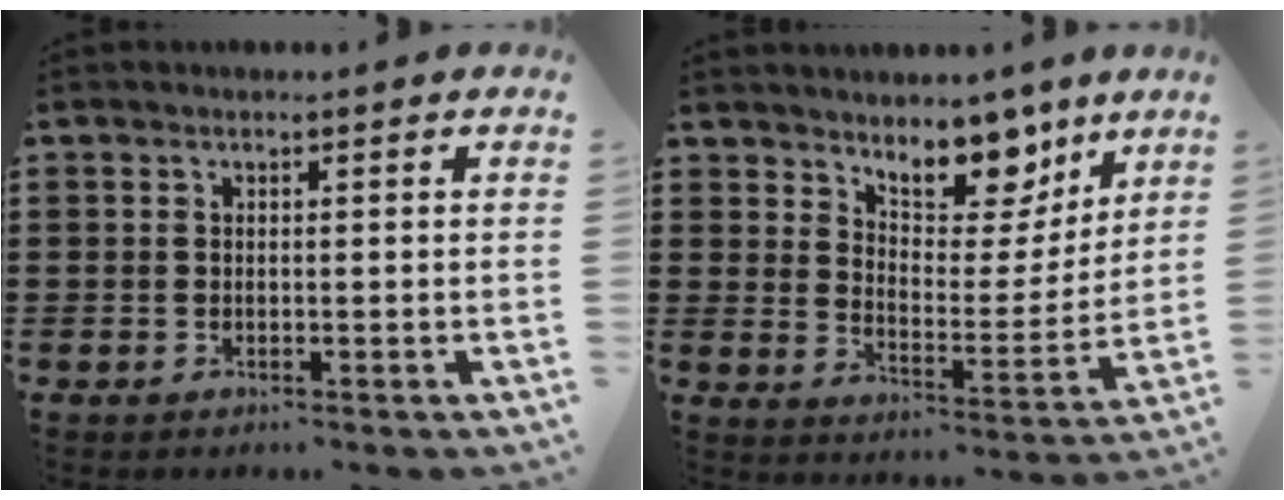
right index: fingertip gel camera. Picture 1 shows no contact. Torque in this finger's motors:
{"motor_torque": [0.09, 0.74, 0.29, 0.02]}